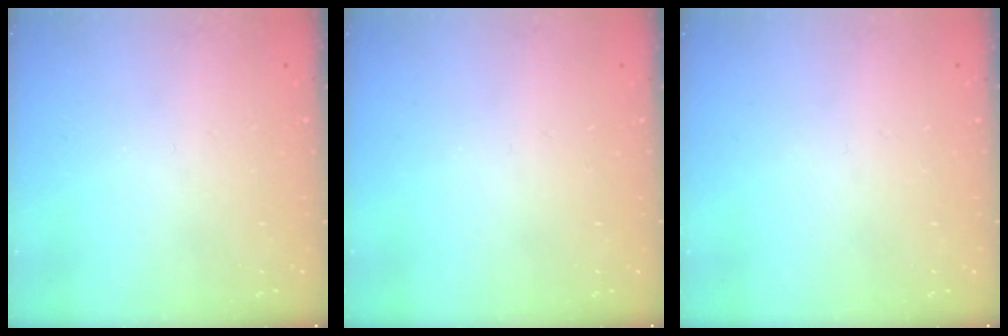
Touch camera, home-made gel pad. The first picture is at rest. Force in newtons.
{"total": 0.0}
{"total": 0.0}